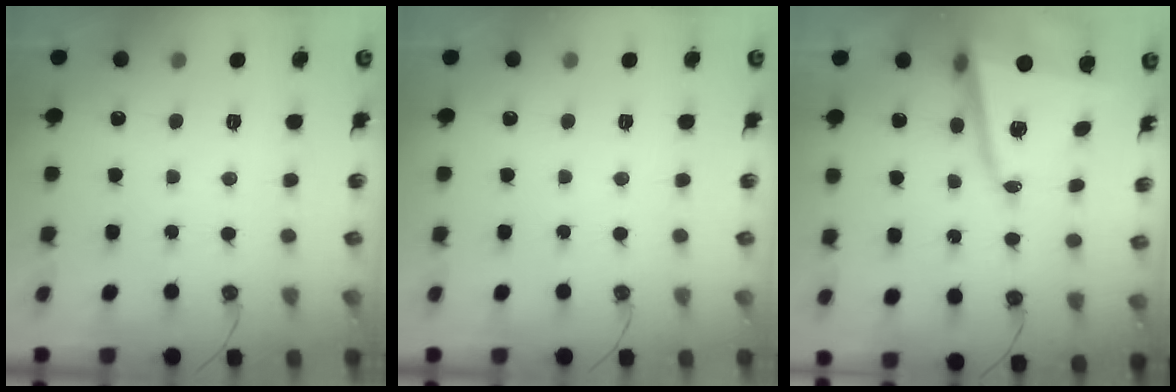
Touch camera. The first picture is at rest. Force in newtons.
{"total": 0.0}
{"total": 12.7, "press": 12.6, "slide": 1.4}